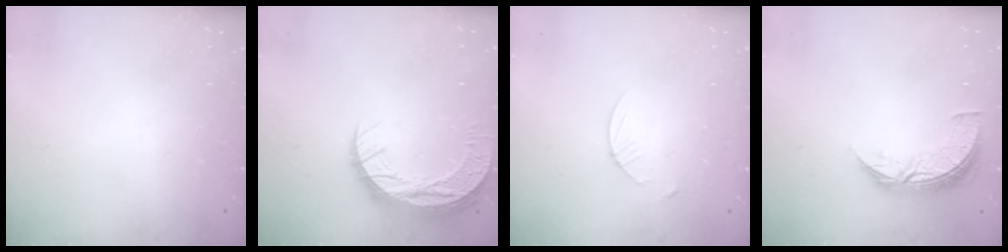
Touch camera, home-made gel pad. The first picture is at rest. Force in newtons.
{"total": 11.0, "press": 11.0, "slide": 0.8}
{"total": 3.8, "press": 3.8, "slide": 0.5}
{"total": 8.5, "press": 8.5, "slide": 0.5}